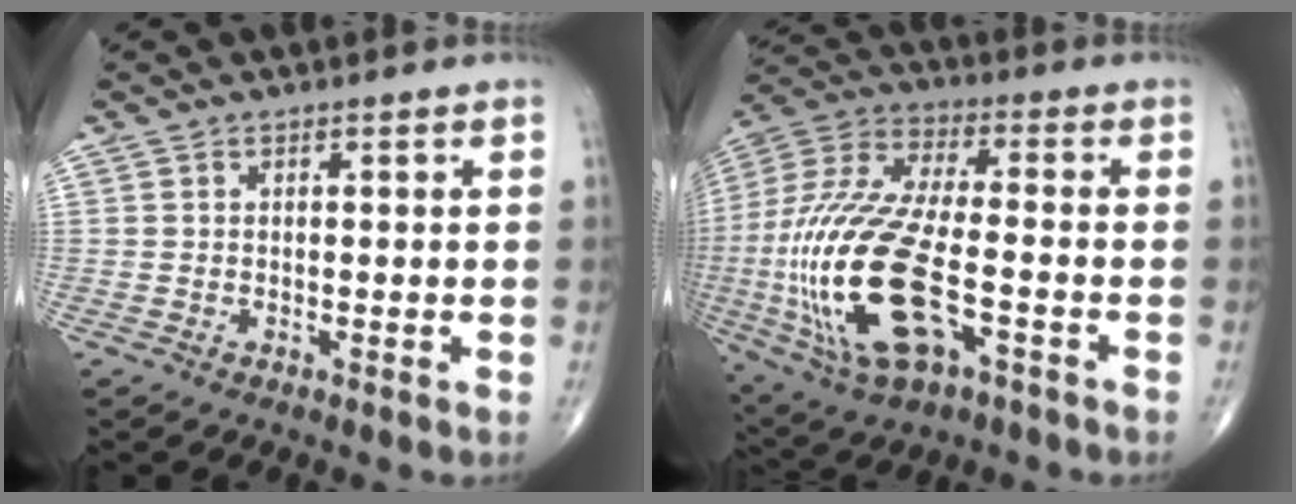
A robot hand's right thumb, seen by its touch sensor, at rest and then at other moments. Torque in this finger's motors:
{"motor_torque": [1.12, 1.32, 2.61, -0.16, 0.91]}